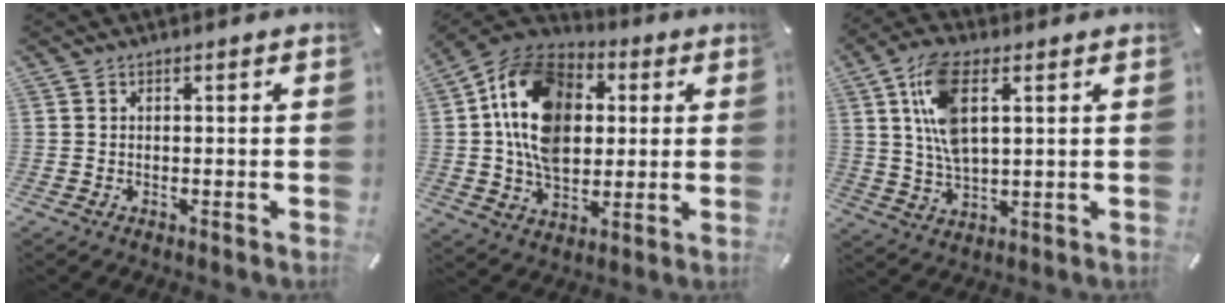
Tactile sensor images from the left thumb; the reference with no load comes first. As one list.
[{"total": 17.6, "force": [2.0, 13.5, 11.1], "torque": [-0.231, 0.011, 0.035]}, {"total": 12.2, "force": [4.3, 5.9, 9.9], "torque": [-0.215, -0.001, 0.072]}]